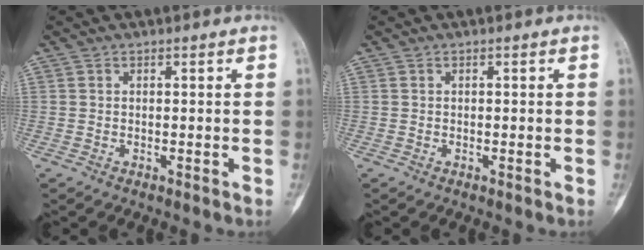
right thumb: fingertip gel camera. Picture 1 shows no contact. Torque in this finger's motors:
{"motor_torque": [-0.37, 0.05, -0.25, 0.04, -0.08]}